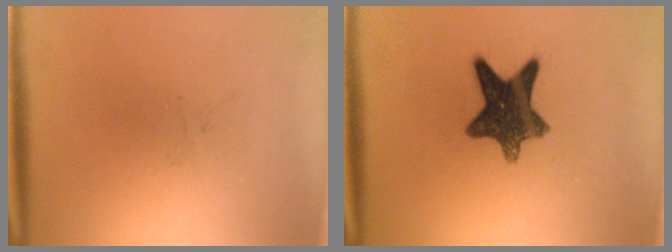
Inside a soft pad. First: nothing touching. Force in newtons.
{"total": 10.9}